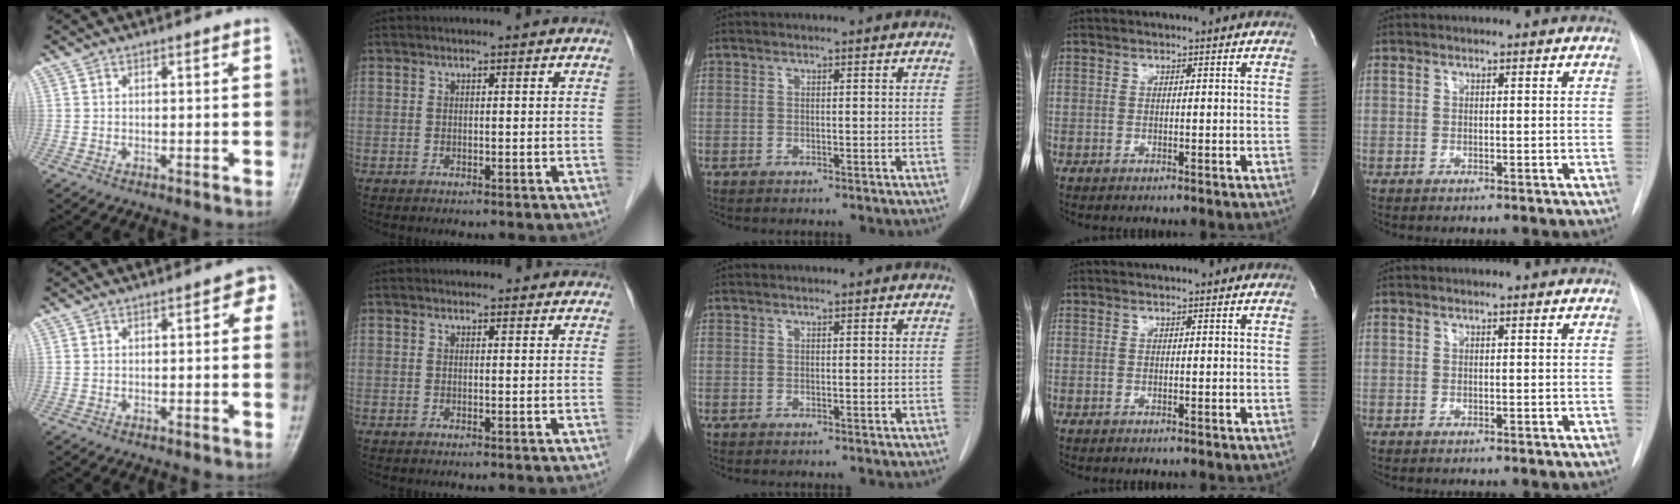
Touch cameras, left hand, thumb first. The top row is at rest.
{"thumb": {"total": 3.3, "force": [0.7, 1.6, 2.8], "torque": [-0.015, 0.005, -0.002]}, "index": {"total": 4.5, "force": [4.2, 1.5, 0.7], "torque": [-0.001, 0.014, 0.040]}}